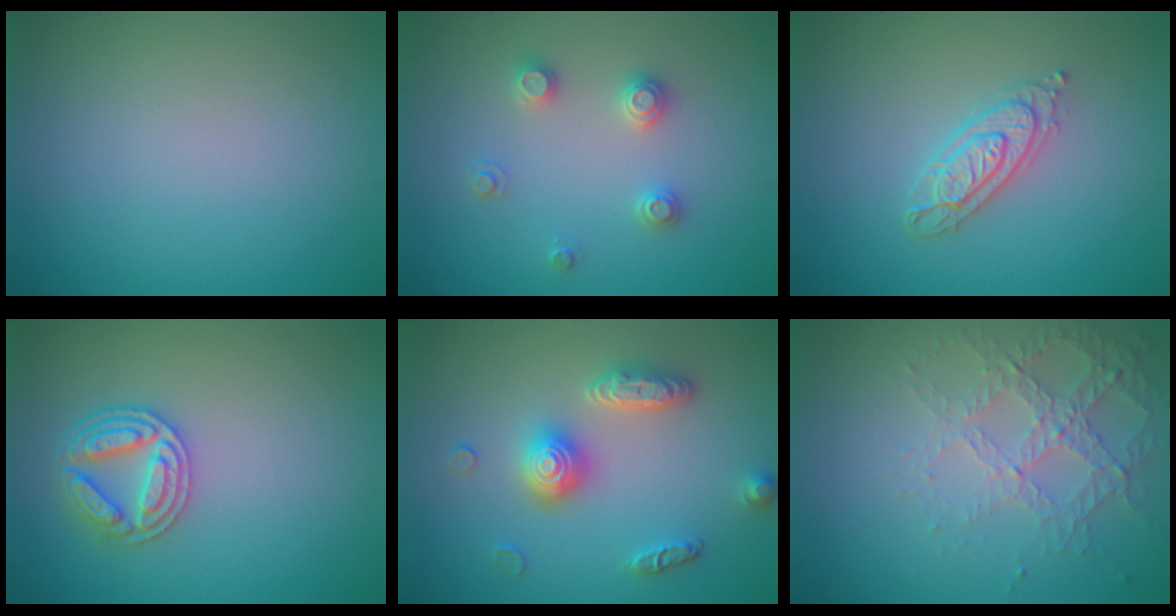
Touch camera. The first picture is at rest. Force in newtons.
{"total": 2.3, "press": 2.3, "slide": 0.2}
{"total": 2.6, "press": 2.5, "slide": 0.5}
{"total": 3.4, "press": 3.3, "slide": 0.9}
{"total": 3.7, "press": 3.5, "slide": 1.3}
{"total": 4.4, "press": 3.1, "slide": 3.2}